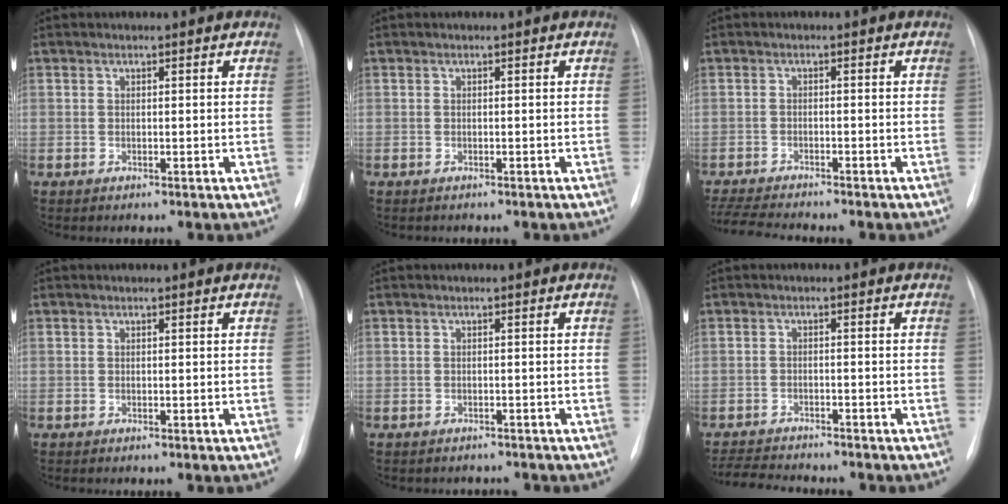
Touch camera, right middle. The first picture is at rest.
{"total": 0.6, "force": [-0.6, 0.3, 0.1], "torque": [-0.008, 0.001, -0.009]}
{"total": 7.1, "force": [-6.7, 0.1, 2.4], "torque": [-0.042, -0.016, -0.111]}
{"total": 0.0}
{"total": 3.1, "force": [-2.8, 1.2, 0.1], "torque": [0.002, 0.001, -0.034]}
{"total": 8.2, "force": [-7.8, 1.1, 2.5], "torque": [-0.041, -0.008, -0.119]}